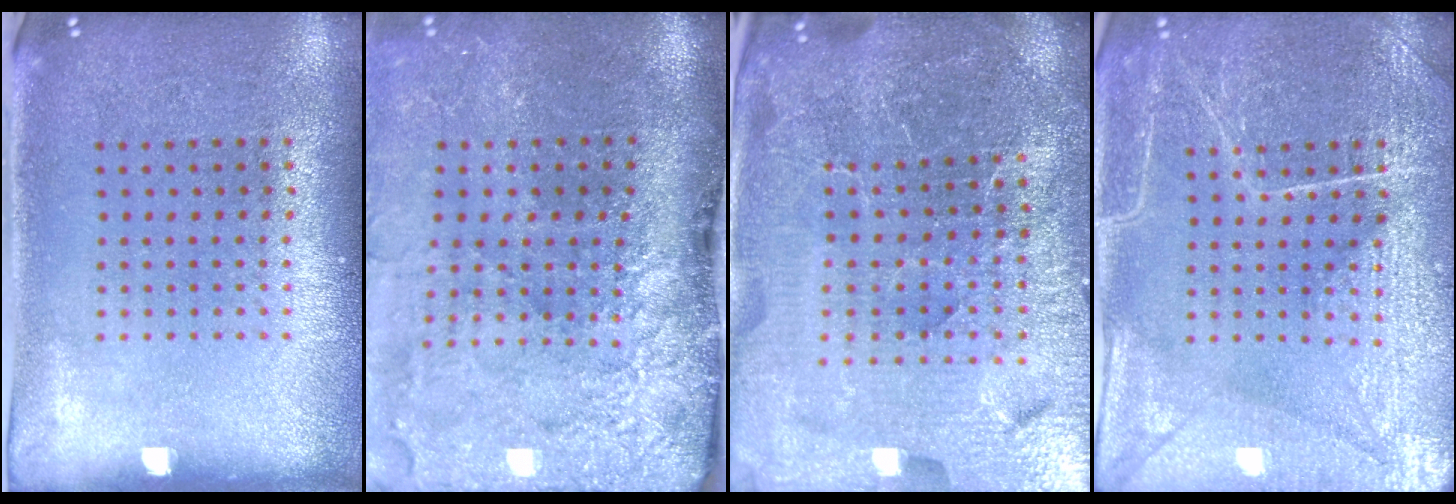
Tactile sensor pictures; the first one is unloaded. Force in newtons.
{"total": 4.7, "press": 3.6, "slide": 3.1}
{"total": 6.1, "press": 5.4, "slide": 2.9}
{"total": 4.1, "press": 4.1, "slide": 0.7}